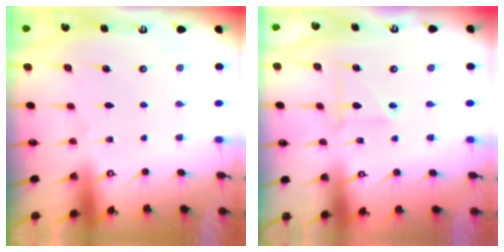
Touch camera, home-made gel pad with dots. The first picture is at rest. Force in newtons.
{"total": 4.0, "press": 4.0, "slide": 0.5}